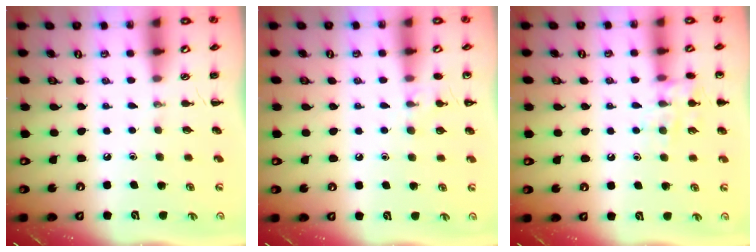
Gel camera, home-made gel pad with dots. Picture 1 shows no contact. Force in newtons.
{"total": 7.8, "press": 7.4, "slide": 2.3}
{"total": 10.2, "press": 10.1, "slide": 1.4}